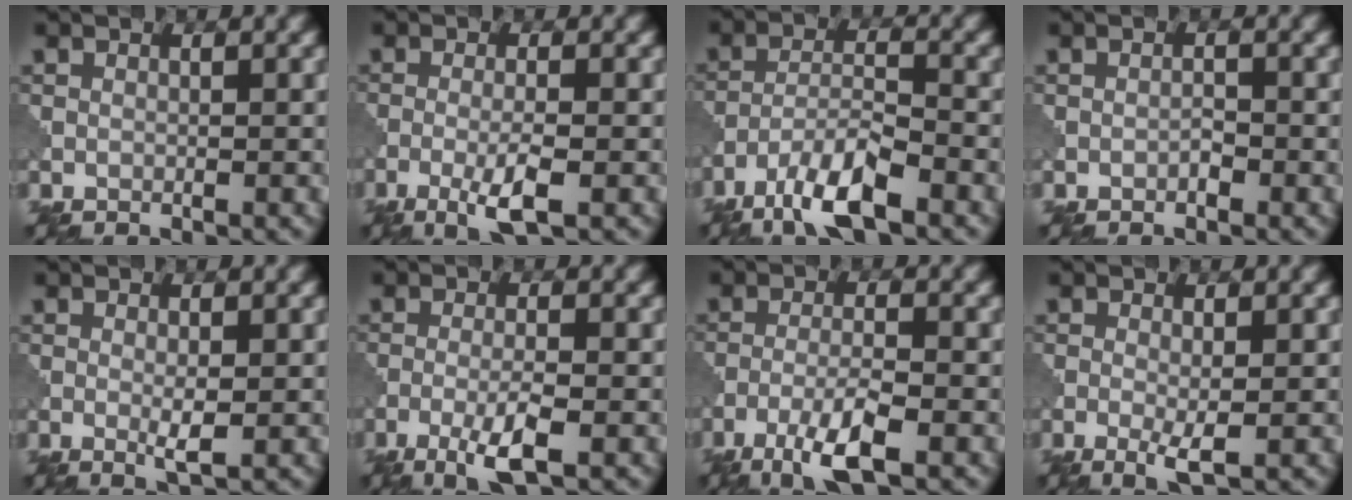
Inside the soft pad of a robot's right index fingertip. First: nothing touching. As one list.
[{"total": 3.6, "force": [-1.5, 0.6, 3.3], "torque": [-0.064, 0.001, -0.033]}, {"total": 6.5, "force": [-4.6, 1.6, 4.3], "torque": [-0.080, -0.001, -0.092]}, {"total": 0.8, "force": [-0.4, 0.3, 0.6], "torque": [-0.010, 0.002, -0.008]}, {"total": 1.8, "force": [-0.1, 0.2, 1.8], "torque": [-0.033, -0.004, -0.002]}, {"total": 4.1, "force": [-2.0, 0.7, 3.5], "torque": [-0.069, 0.001, -0.042]}, {"total": 4.9, "force": [-2.9, 0.9, 3.9], "torque": [-0.074, 0.000, -0.061]}, {"total": 2.3, "force": [-0.6, 0.4, 2.2], "torque": [-0.046, -0.006, -0.013]}]